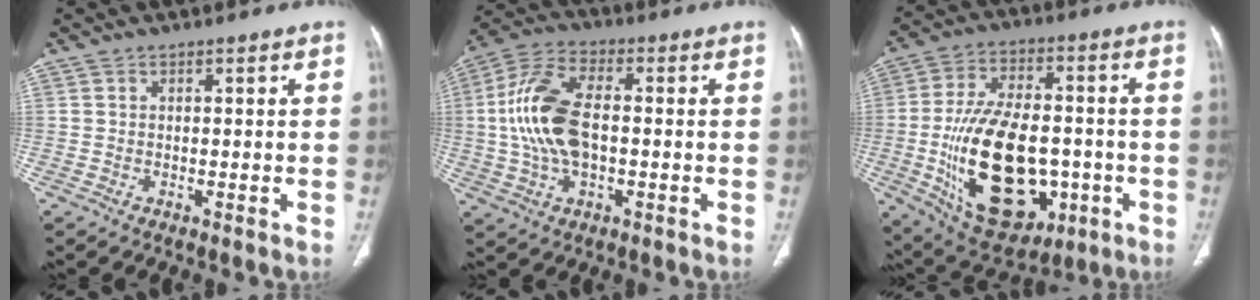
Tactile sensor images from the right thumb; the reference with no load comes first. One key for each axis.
{"total": 14.3, "fx": -0.1, "fy": 7.7, "fz": 12.1, "tx": -0.251, "ty": 0.021, "tz": -0.005}
{"total": 24.8, "fx": -4.9, "fy": 14.4, "fz": 19.6, "tx": -0.324, "ty": 0.012, "tz": -0.052}